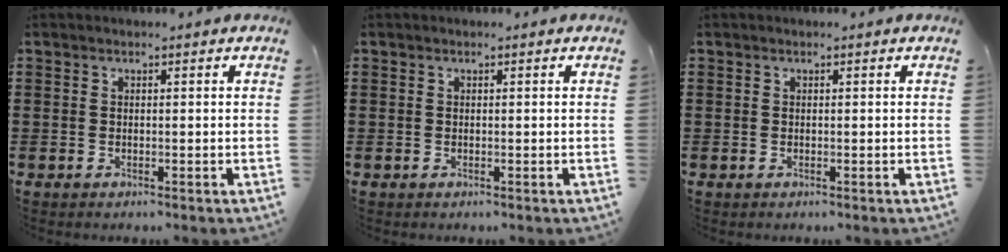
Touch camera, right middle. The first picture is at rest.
{"total": 0.0}
{"total": 0.0}